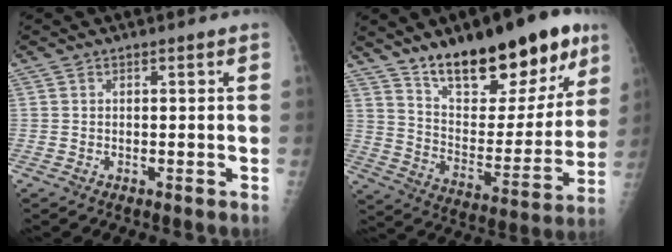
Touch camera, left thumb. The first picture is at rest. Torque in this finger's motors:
{"motor_torque": [0.76, 0.62, 1.46, -1.30, 0.32]}